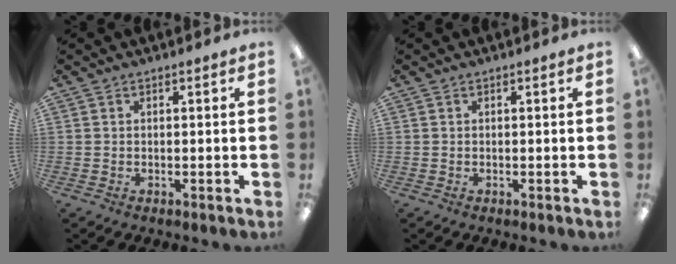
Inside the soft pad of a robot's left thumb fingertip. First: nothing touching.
{"total": 0.0}